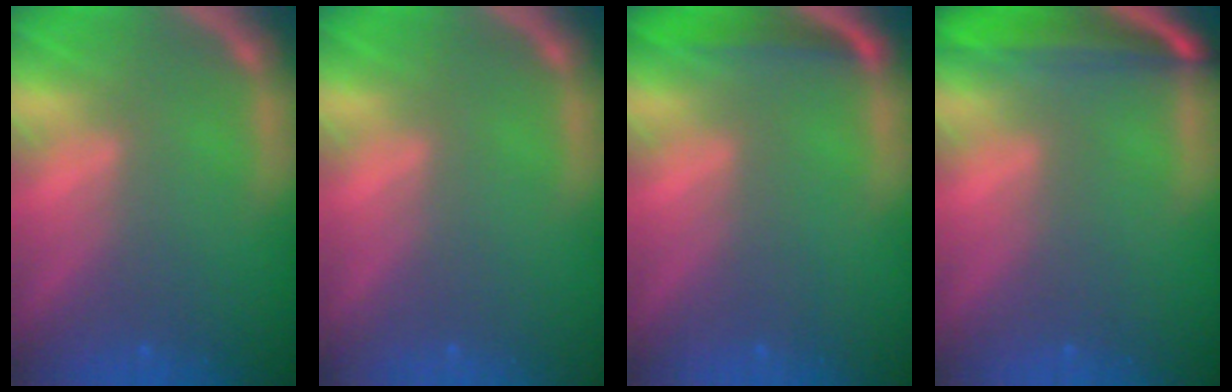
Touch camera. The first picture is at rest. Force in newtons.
{"total": 0.0}
{"total": 2.5}
{"total": 5.5}